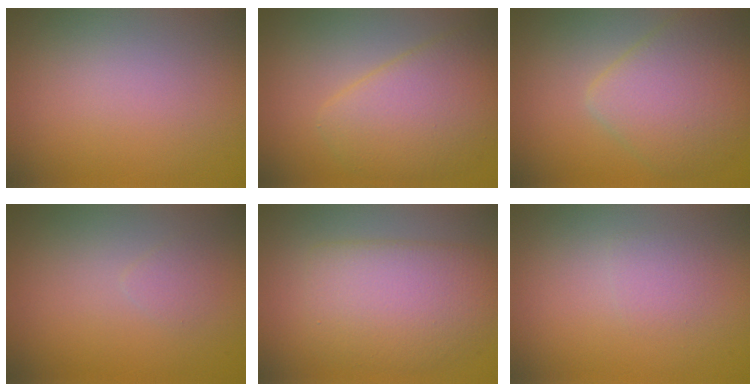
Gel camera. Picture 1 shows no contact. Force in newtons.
{"total": 6.1, "press": 6.1, "slide": 0.1}
{"total": 6.2, "press": 6.2, "slide": 0.2}
{"total": 0.9, "press": 0.9, "slide": 0.0}
{"total": 6.0, "press": 6.0, "slide": 0.2}
{"total": 1.2, "press": 1.2, "slide": 0.0}